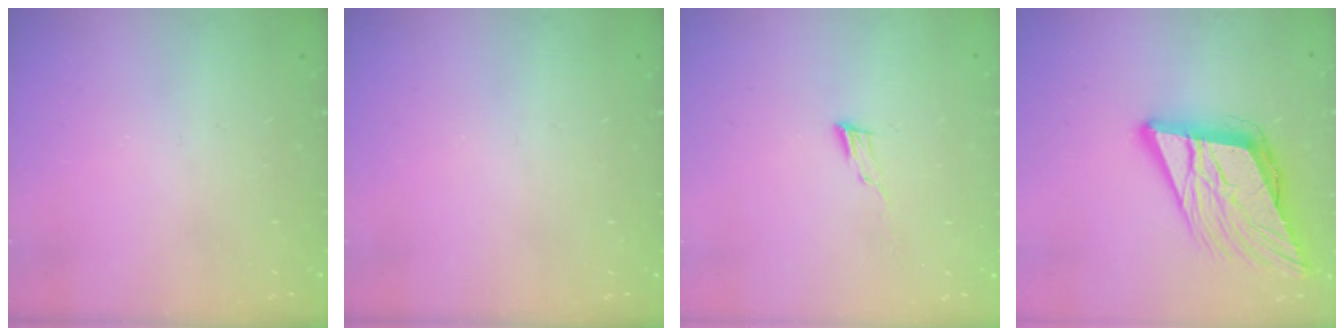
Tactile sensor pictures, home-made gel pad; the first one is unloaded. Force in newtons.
{"total": 0.0}
{"total": 4.8, "press": 4.7, "slide": 1.0}
{"total": 17.4, "press": 16.8, "slide": 4.4}